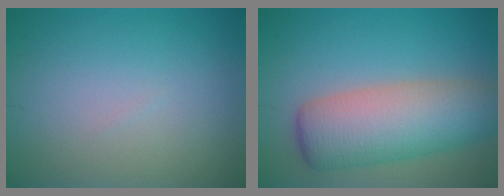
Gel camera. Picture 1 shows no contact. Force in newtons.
{"total": 8.2, "press": 8.2, "slide": 0.3}